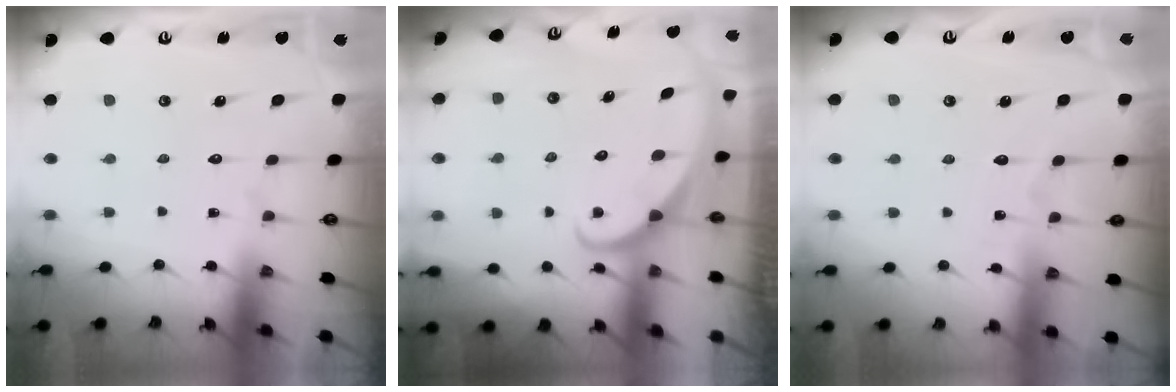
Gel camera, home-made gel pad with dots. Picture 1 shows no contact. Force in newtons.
{"total": 1.9, "press": 1.9, "slide": 0.0}
{"total": 2.7, "press": 2.7, "slide": 0.3}